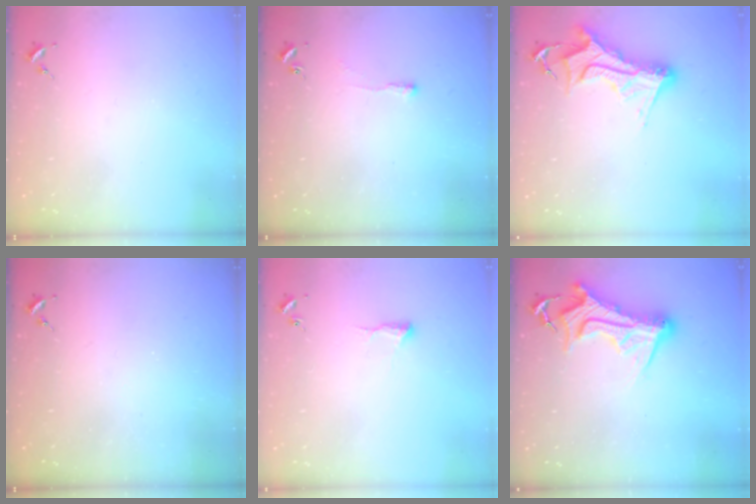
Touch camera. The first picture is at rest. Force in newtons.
{"total": 2.5, "press": 2.5, "slide": 0.5}
{"total": 12.7, "press": 12.7, "slide": 1.2}
{"total": 0.0}
{"total": 6.0, "press": 5.9, "slide": 0.8}
{"total": 15.8, "press": 15.7, "slide": 1.6}